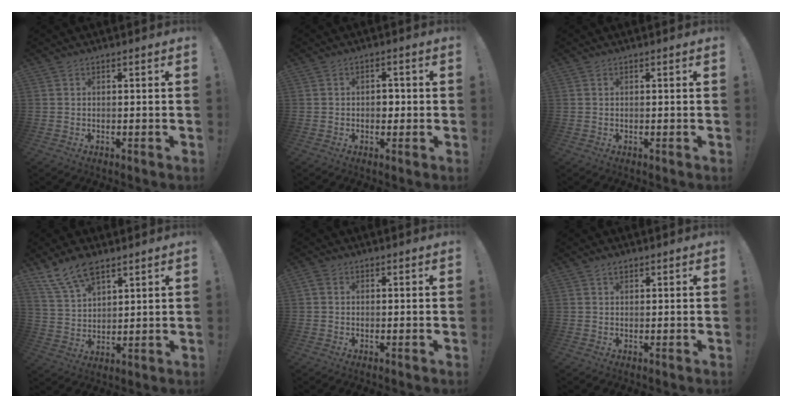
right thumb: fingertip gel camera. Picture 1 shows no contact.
{"total": 2.9, "force": [-0.5, 2.3, 1.8], "torque": [-0.021, 0.005, -0.013]}
{"total": 0.0}
{"total": 10.4, "force": [7.6, 4.9, 5.1], "torque": [-0.101, -0.036, 0.148]}
{"total": 1.5, "force": [0.5, 1.2, 0.7], "torque": [-0.016, 0.005, 0.010]}
{"total": 1.4, "force": [0.9, 0.7, 0.7], "torque": [-0.014, 0.001, 0.017]}